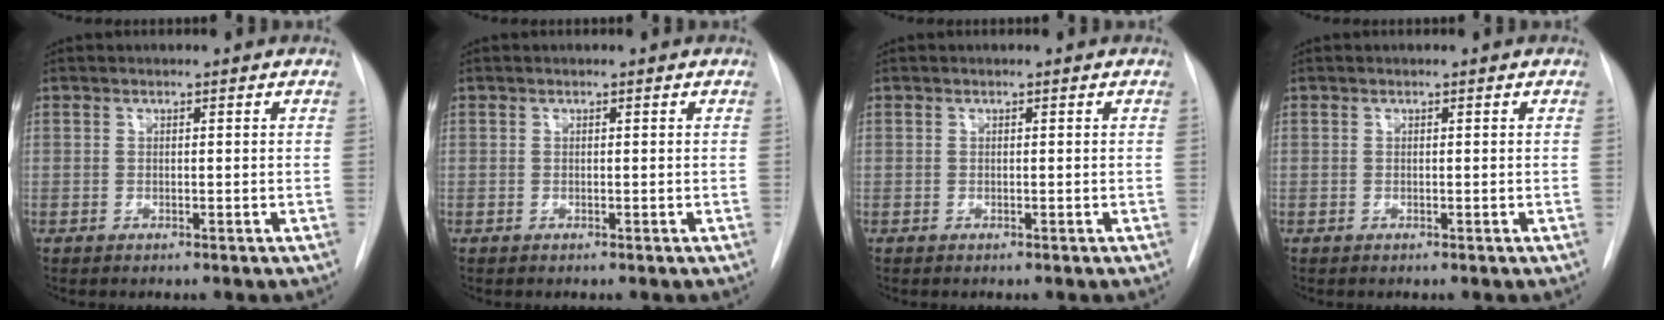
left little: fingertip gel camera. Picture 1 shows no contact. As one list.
[{"total": 0.0}, {"total": 0.0}, {"total": 0.0}]